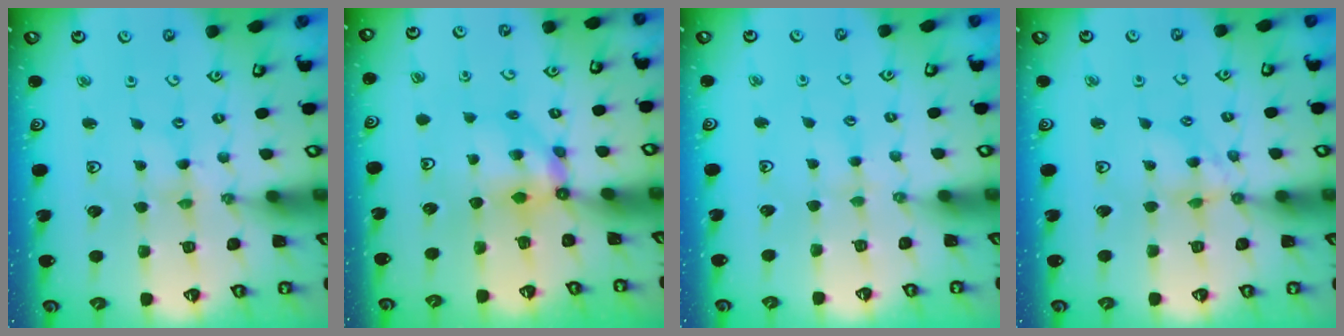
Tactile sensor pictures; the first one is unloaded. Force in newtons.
{"total": 5.3, "press": 5.3, "slide": 0.2}
{"total": 1.5, "press": 1.5, "slide": 0.3}
{"total": 6.7, "press": 6.7, "slide": 0.6}